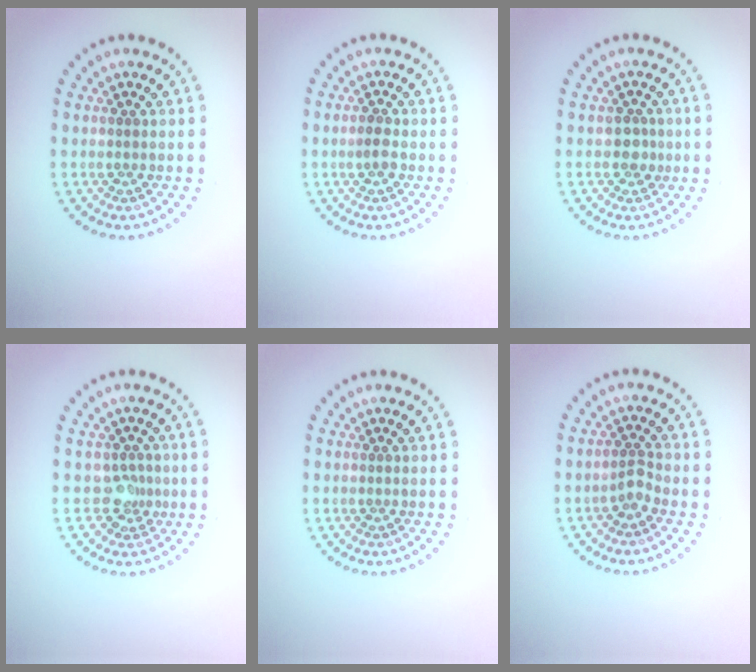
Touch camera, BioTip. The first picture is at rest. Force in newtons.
{"total": 1.1, "press": 1.1, "slide": 0.2}
{"total": 1.6, "press": 1.4, "slide": 0.8}
{"total": 2.0, "press": 1.5, "slide": 1.3}
{"total": 0.0}
{"total": 1.4, "press": 1.1, "slide": 0.9}